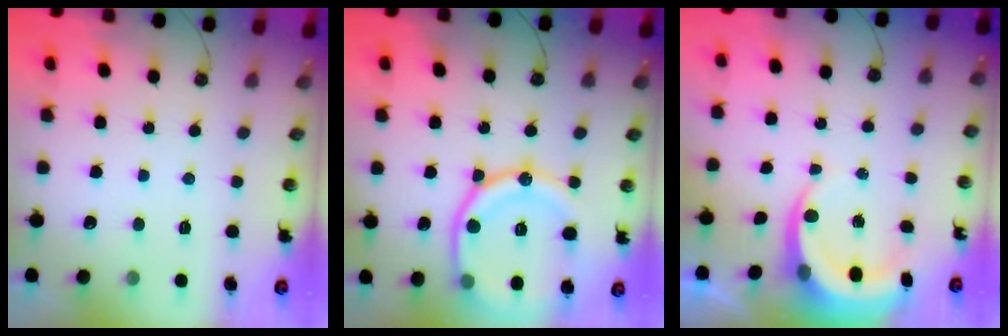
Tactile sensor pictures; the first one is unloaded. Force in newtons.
{"total": 19.3, "press": 19.2, "slide": 2.1}
{"total": 5.9, "press": 5.9, "slide": 0.6}